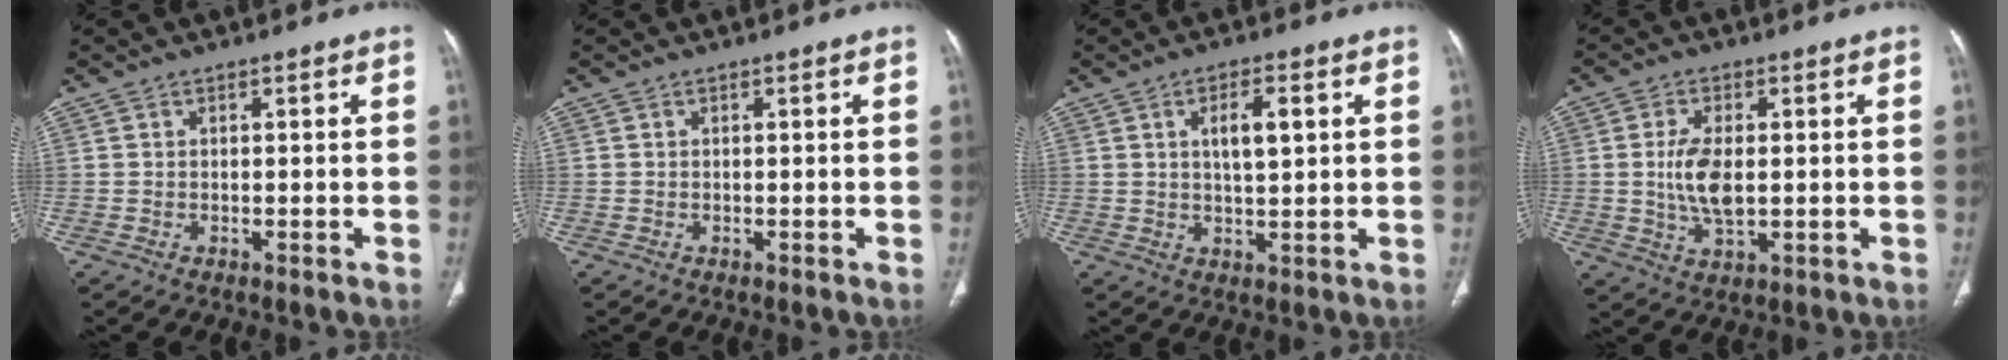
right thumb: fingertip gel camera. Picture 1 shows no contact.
{"total": 0.0}
{"total": 5.6, "force": [1.7, 1.9, 5.0], "torque": [-0.079, -0.007, 0.031]}
{"total": 7.6, "force": [0.2, 3.7, 6.7], "torque": [-0.136, -0.007, 0.007]}